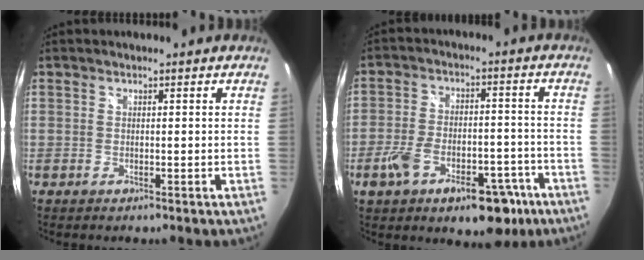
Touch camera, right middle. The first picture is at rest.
{"total": 15.3, "force": [-8.6, 7.6, 10.1], "torque": [-0.191, -0.004, -0.125]}